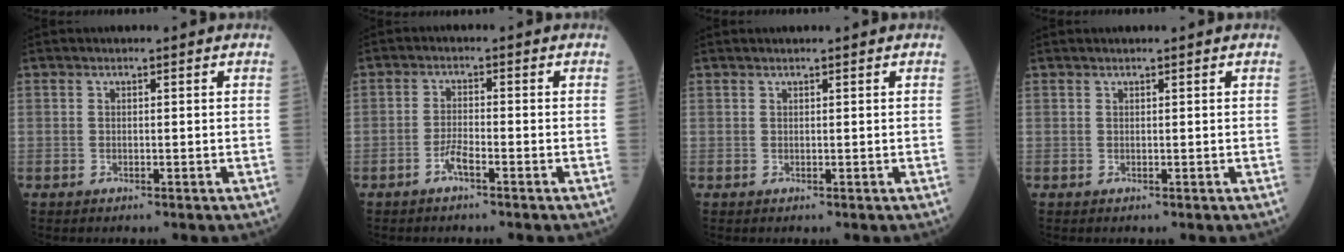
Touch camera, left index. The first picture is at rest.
{"total": 2.4, "force": [-1.5, 0.2, 1.8], "torque": [-0.039, 0.000, -0.033]}
{"total": 1.0, "force": [0.9, -0.2, 0.5], "torque": [-0.011, 0.011, 0.021]}
{"total": 0.8, "force": [0.7, -0.1, 0.4], "torque": [-0.012, 0.008, 0.017]}